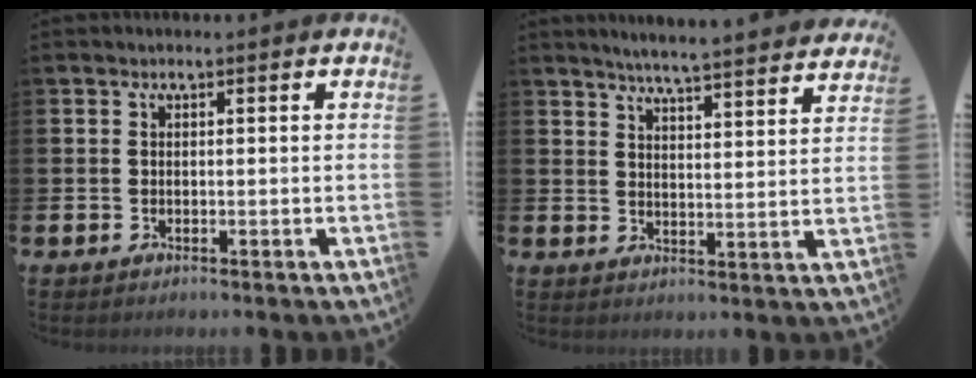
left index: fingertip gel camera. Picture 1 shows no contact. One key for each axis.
{"total": 5.5, "fx": 5.4, "fy": -0.5, "fz": 1.0, "tx": -0.030, "ty": -0.042, "tz": 0.093}